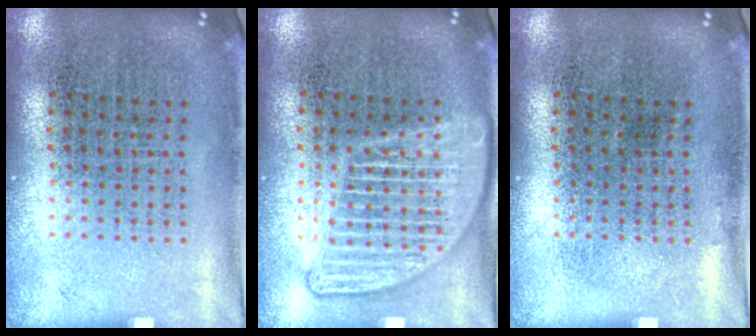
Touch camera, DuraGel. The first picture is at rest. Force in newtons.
{"total": 2.7, "press": 2.7, "slide": 0.2}
{"total": 0.0}